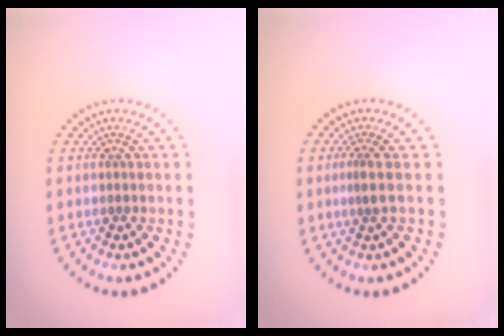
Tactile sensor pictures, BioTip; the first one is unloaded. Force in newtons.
{"total": 1.3, "press": 0.9, "slide": 0.9}